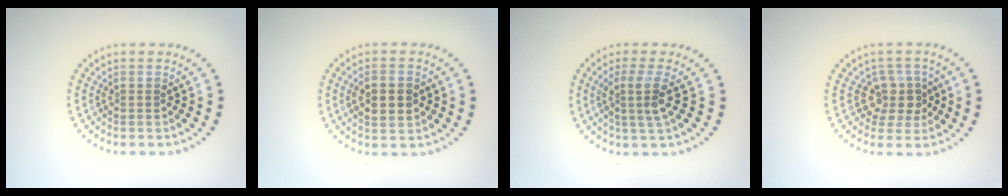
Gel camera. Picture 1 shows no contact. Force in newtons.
{"total": 3.1, "press": 3.1, "slide": 0.3}
{"total": 2.6, "press": 2.0, "slide": 1.7}
{"total": 2.7, "press": 2.2, "slide": 1.6}